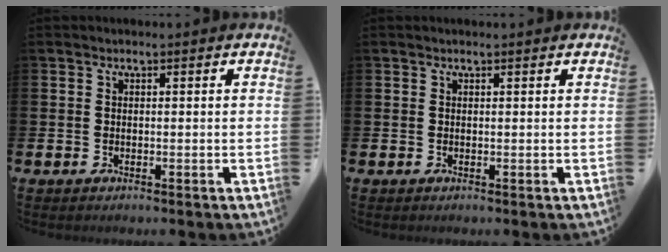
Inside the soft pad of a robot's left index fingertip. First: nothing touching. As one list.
[{"total": 0.0}]